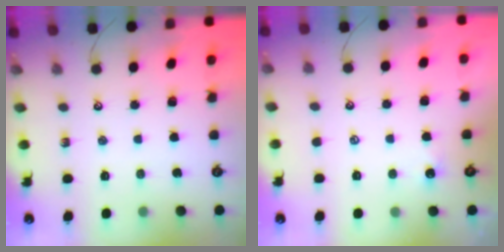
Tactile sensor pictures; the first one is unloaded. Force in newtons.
{"total": 1.8, "press": 1.8, "slide": 0.3}